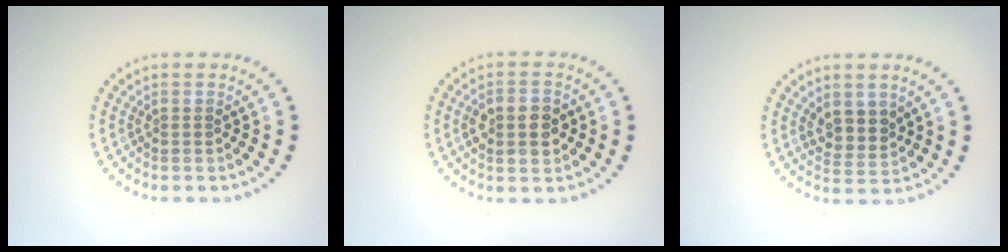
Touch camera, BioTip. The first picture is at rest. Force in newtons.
{"total": 3.7, "press": 3.7, "slide": 0.2}
{"total": 2.6, "press": 2.3, "slide": 1.2}